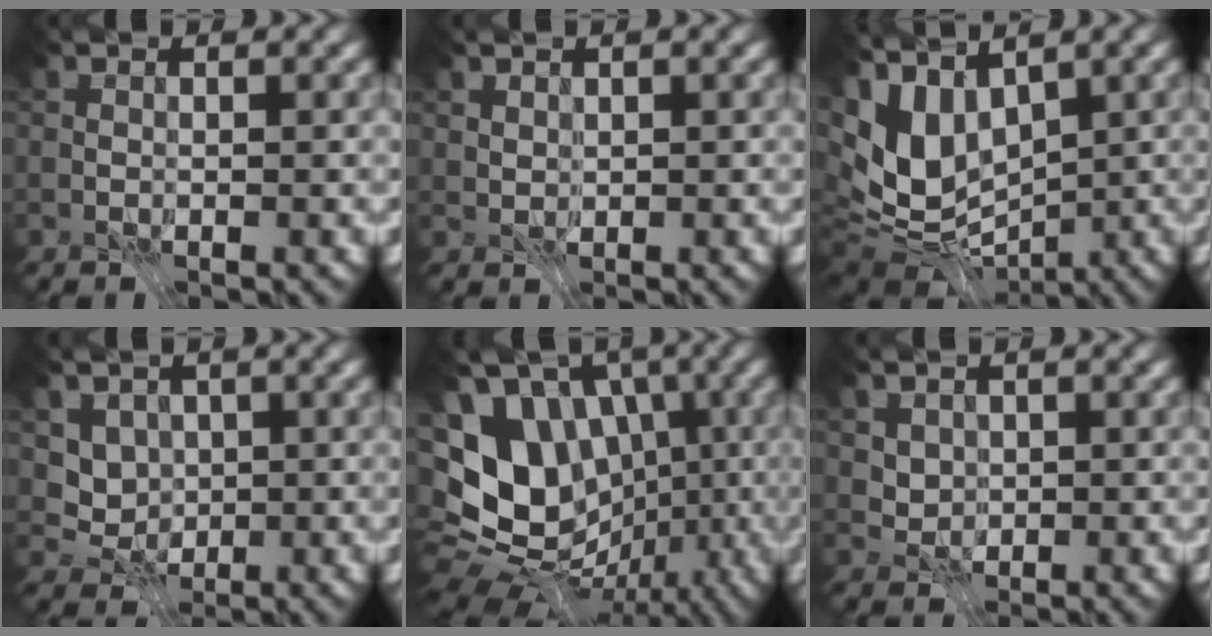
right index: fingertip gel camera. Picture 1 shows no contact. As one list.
[{"total": 1.2, "force": [0.8, 0.7, 0.5], "torque": [-0.013, -0.004, 0.022]}, {"total": 9.8, "force": [0.6, 6.1, 7.7], "torque": [-0.133, -0.002, 0.024]}, {"total": 2.5, "force": [0.6, 2.3, 0.8], "torque": [-0.017, -0.007, 0.004]}, {"total": 15.2, "force": [-0.1, 12.0, 9.3], "torque": [-0.157, 0.004, 0.013]}, {"total": 2.1, "force": [1.0, 1.7, 0.8], "torque": [-0.028, -0.009, 0.039]}]